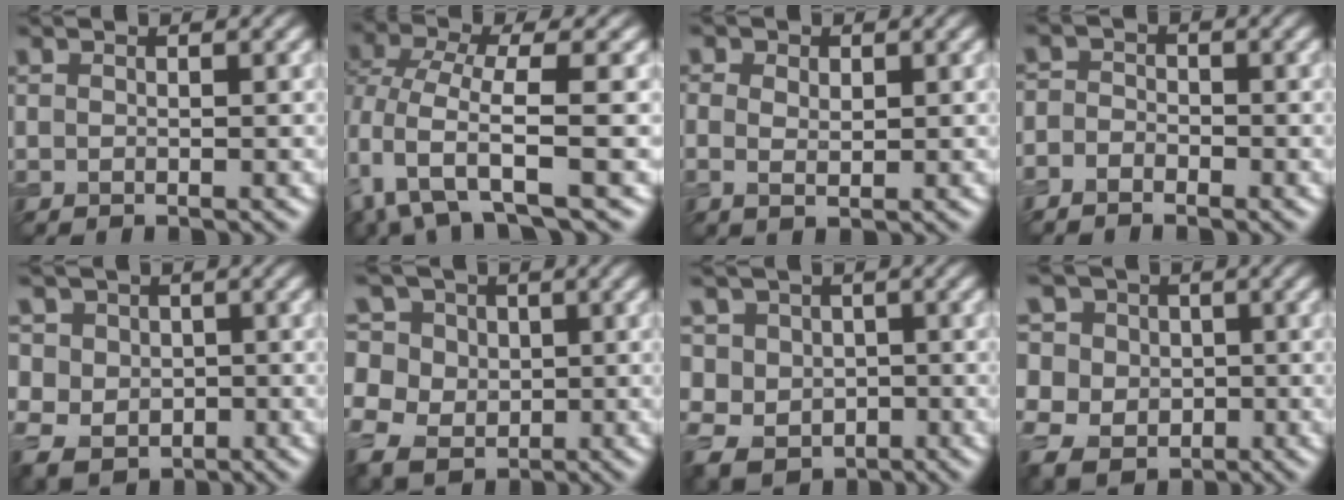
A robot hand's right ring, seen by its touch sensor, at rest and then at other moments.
{"total": 5.6, "force": [-1.6, 2.1, 4.9], "torque": [-0.101, -0.002, -0.037]}
{"total": 1.9, "force": [0.6, 1.3, 1.3], "torque": [-0.020, 0.007, 0.004]}
{"total": 1.9, "force": [-1.5, 1.1, 0.4], "torque": [0.003, 0.004, -0.040]}
{"total": 6.9, "force": [1.2, 6.3, 2.5], "torque": [-0.062, 0.020, 0.003]}
{"total": 12.5, "force": [2.5, 10.6, 6.1], "torque": [-0.145, 0.036, 0.008]}
{"total": 6.0, "force": [0.4, 5.6, 1.9], "torque": [-0.043, 0.014, -0.018]}
{"total": 11.6, "force": [2.7, 10.2, 4.8], "torque": [-0.133, 0.031, 0.026]}